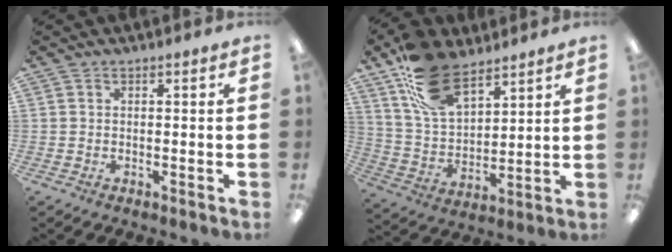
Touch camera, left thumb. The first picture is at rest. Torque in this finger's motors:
{"motor_torque": [0.46, 0.42, 1.20, -1.56, 0.11]}